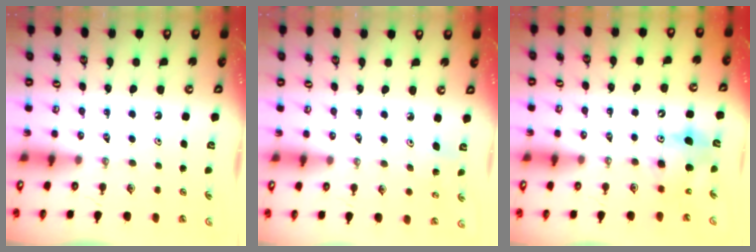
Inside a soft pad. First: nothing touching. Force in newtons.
{"total": 3.9, "press": 3.9, "slide": 0.3}
{"total": 9.7, "press": 9.7, "slide": 0.4}